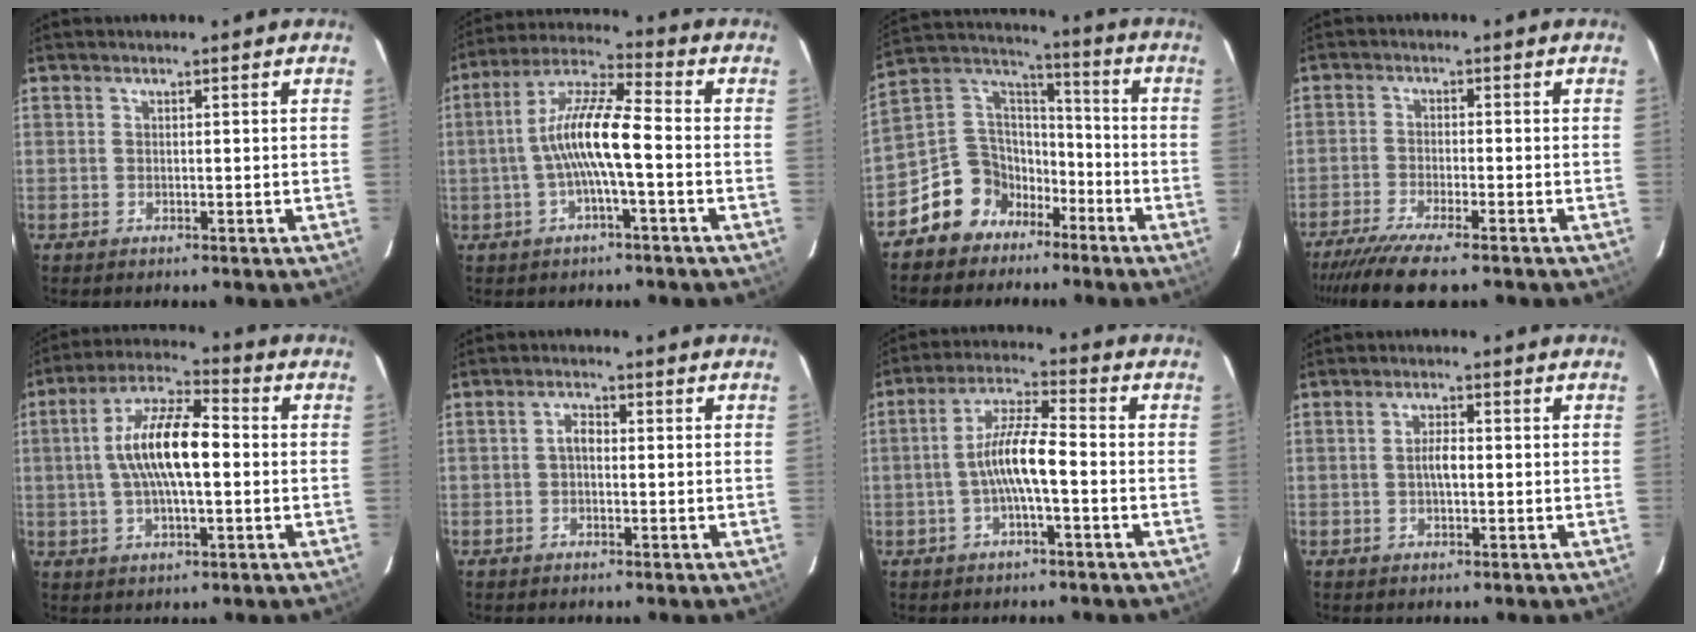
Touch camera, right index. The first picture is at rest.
{"total": 10.5, "force": [-1.8, 1.4, 10.2], "torque": [-0.205, 0.019, -0.037]}
{"total": 11.9, "force": [-7.3, 9.0, 2.7], "torque": [-0.075, 0.058, -0.127]}
{"total": 9.0, "force": [-7.3, 0.9, 5.2], "torque": [-0.124, -0.032, -0.132]}
{"total": 13.0, "force": [0.1, 4.3, 12.3], "torque": [-0.230, 0.017, -0.003]}
{"total": 1.9, "force": [-0.3, 1.1, 1.5], "torque": [-0.029, 0.009, -0.007]}
{"total": 8.1, "force": [-2.1, 1.1, 7.7], "torque": [-0.159, 0.013, -0.040]}
{"total": 2.6, "force": [-0.3, 0.9, 2.4], "torque": [-0.045, 0.005, -0.004]}